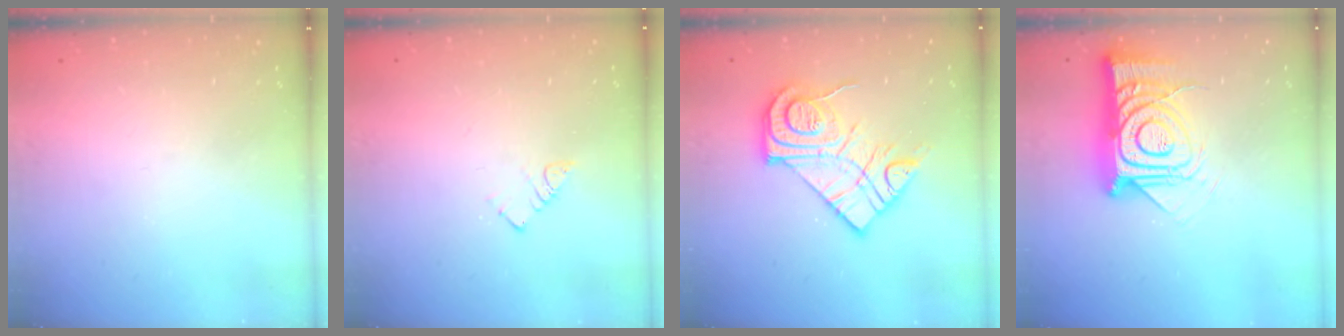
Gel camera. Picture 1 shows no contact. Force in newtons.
{"total": 3.7, "press": 3.7, "slide": 0.2}
{"total": 15.5, "press": 15.4, "slide": 1.2}
{"total": 17.9, "press": 17.9, "slide": 1.3}